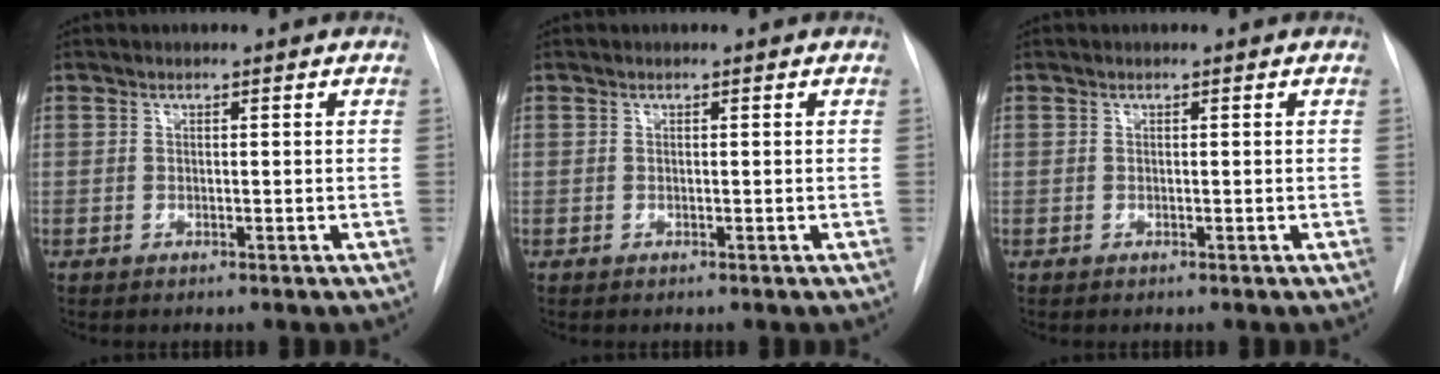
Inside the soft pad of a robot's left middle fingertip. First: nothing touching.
{"total": 0.0}
{"total": 0.0}